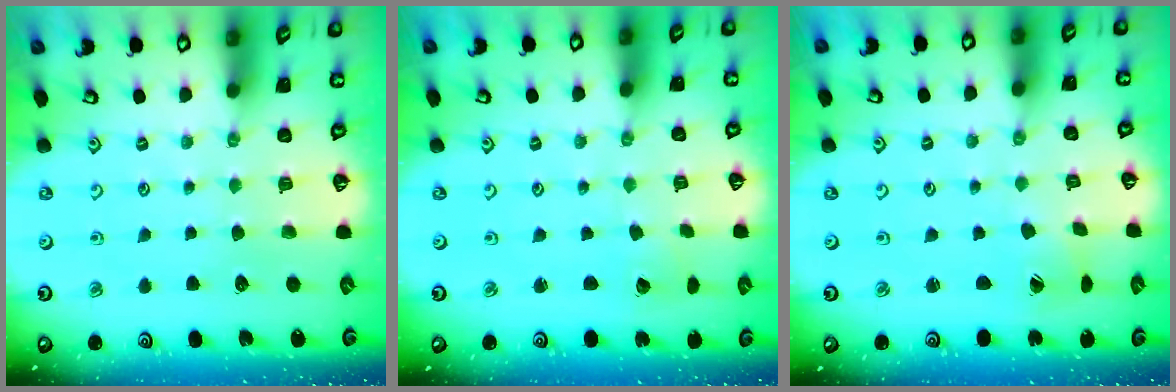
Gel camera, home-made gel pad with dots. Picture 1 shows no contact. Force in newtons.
{"total": 1.3, "press": 1.3, "slide": 0.0}
{"total": 2.2, "press": 2.2, "slide": 0.1}